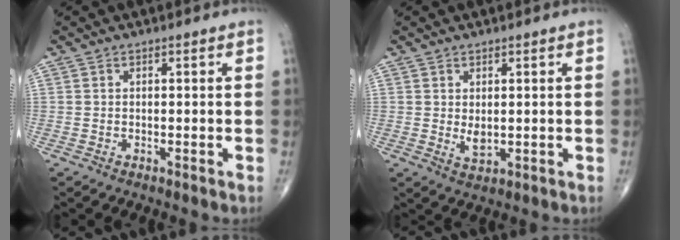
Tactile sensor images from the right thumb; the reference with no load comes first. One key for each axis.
{"total": 2.7, "fx": 0.3, "fy": 1.4, "fz": 2.2, "tx": -0.033, "ty": -0.010, "tz": 0.011}